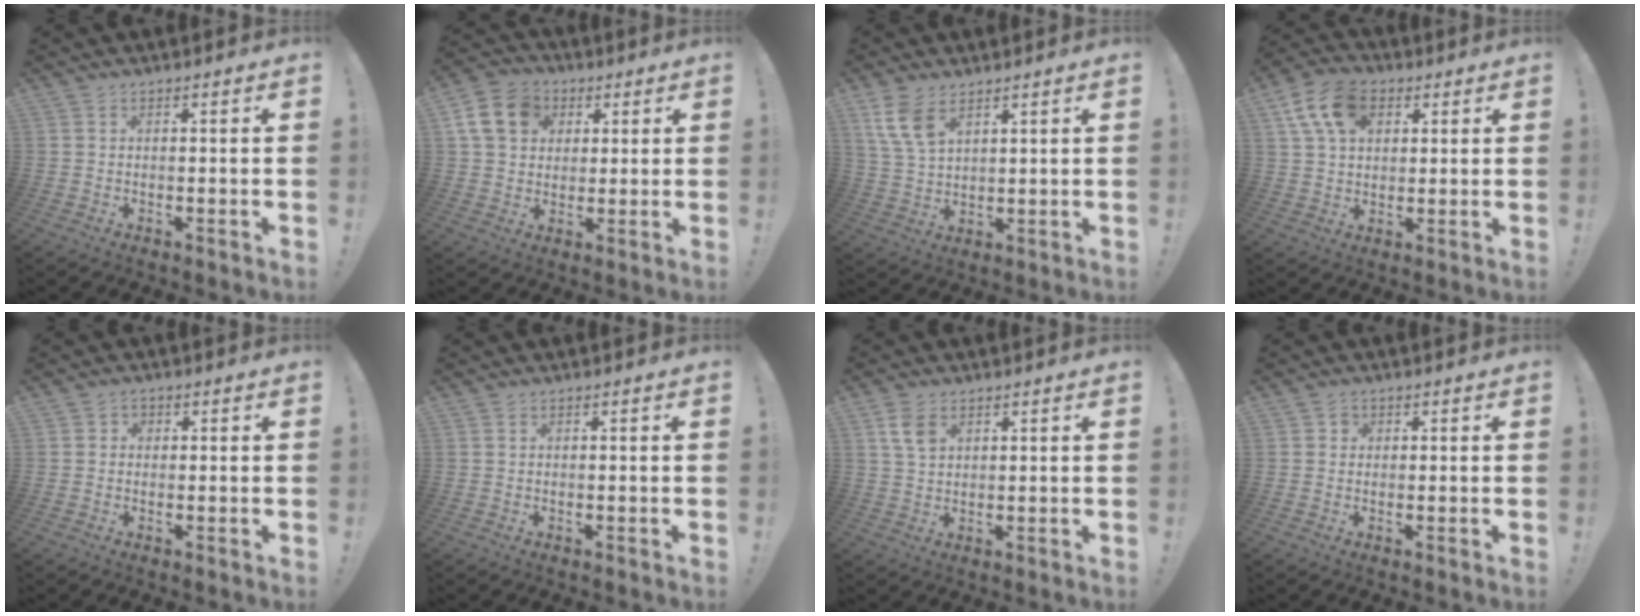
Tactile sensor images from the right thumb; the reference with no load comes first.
{"total": 13.8, "force": [4.3, 11.2, 6.8], "torque": [-0.105, -0.006, 0.088]}
{"total": 8.6, "force": [5.2, 4.7, 5.0], "torque": [-0.103, -0.018, 0.103]}
{"total": 13.3, "force": [5.4, 9.0, 8.1], "torque": [-0.143, -0.005, 0.106]}
{"total": 1.8, "force": [-0.1, 1.5, 0.9], "torque": [-0.017, 0.007, -0.003]}
{"total": 0.0}
{"total": 5.5, "force": [2.6, 3.4, 3.4], "torque": [-0.061, -0.005, 0.052]}
{"total": 1.6, "force": [0.4, 1.5, 0.5], "torque": [-0.004, -0.001, 0.006]}